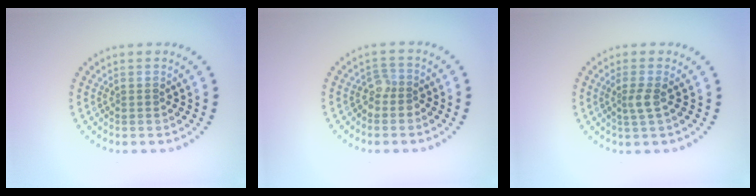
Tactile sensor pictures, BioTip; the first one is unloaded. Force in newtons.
{"total": 1.7, "press": 1.4, "slide": 1.0}
{"total": 1.6, "press": 1.2, "slide": 1.1}